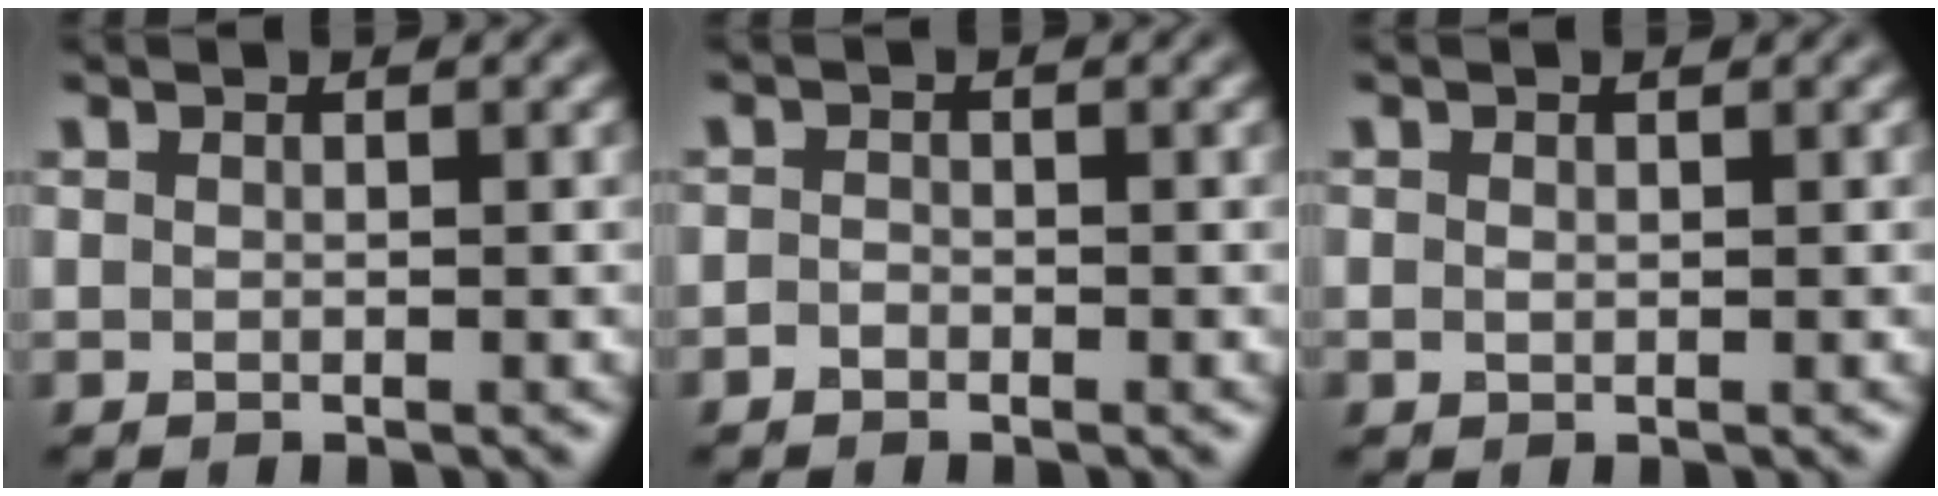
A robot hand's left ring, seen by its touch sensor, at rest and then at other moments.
{"total": 0.8, "force": [-0.5, 0.5, 0.3], "torque": [-0.005, -0.002, -0.011]}
{"total": 0.8, "force": [0.1, 0.6, 0.5], "torque": [-0.010, 0.000, 0.002]}